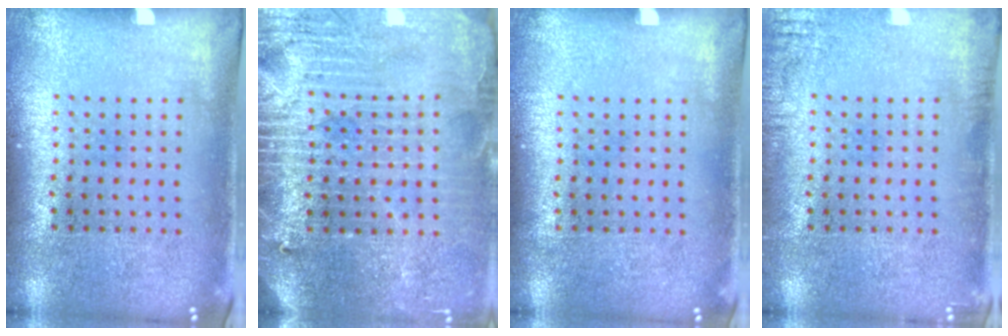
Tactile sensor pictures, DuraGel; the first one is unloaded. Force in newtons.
{"total": 3.9, "press": 3.5, "slide": 1.7}
{"total": 0.0}
{"total": 1.7, "press": 1.7, "slide": 0.2}